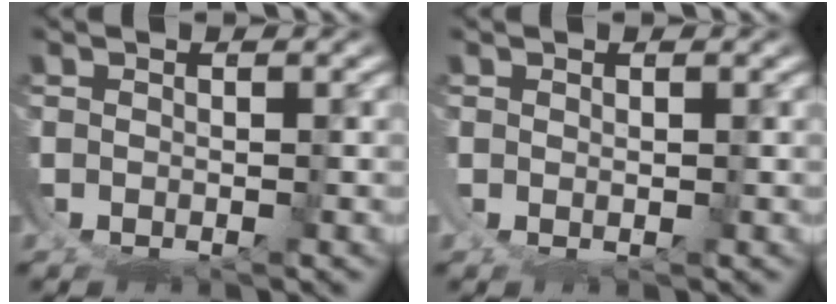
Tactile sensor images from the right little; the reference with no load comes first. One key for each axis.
{"total": 1.0, "fx": 0.3, "fy": 0.6, "fz": 0.7, "tx": -0.024, "ty": -0.008, "tz": 0.012}